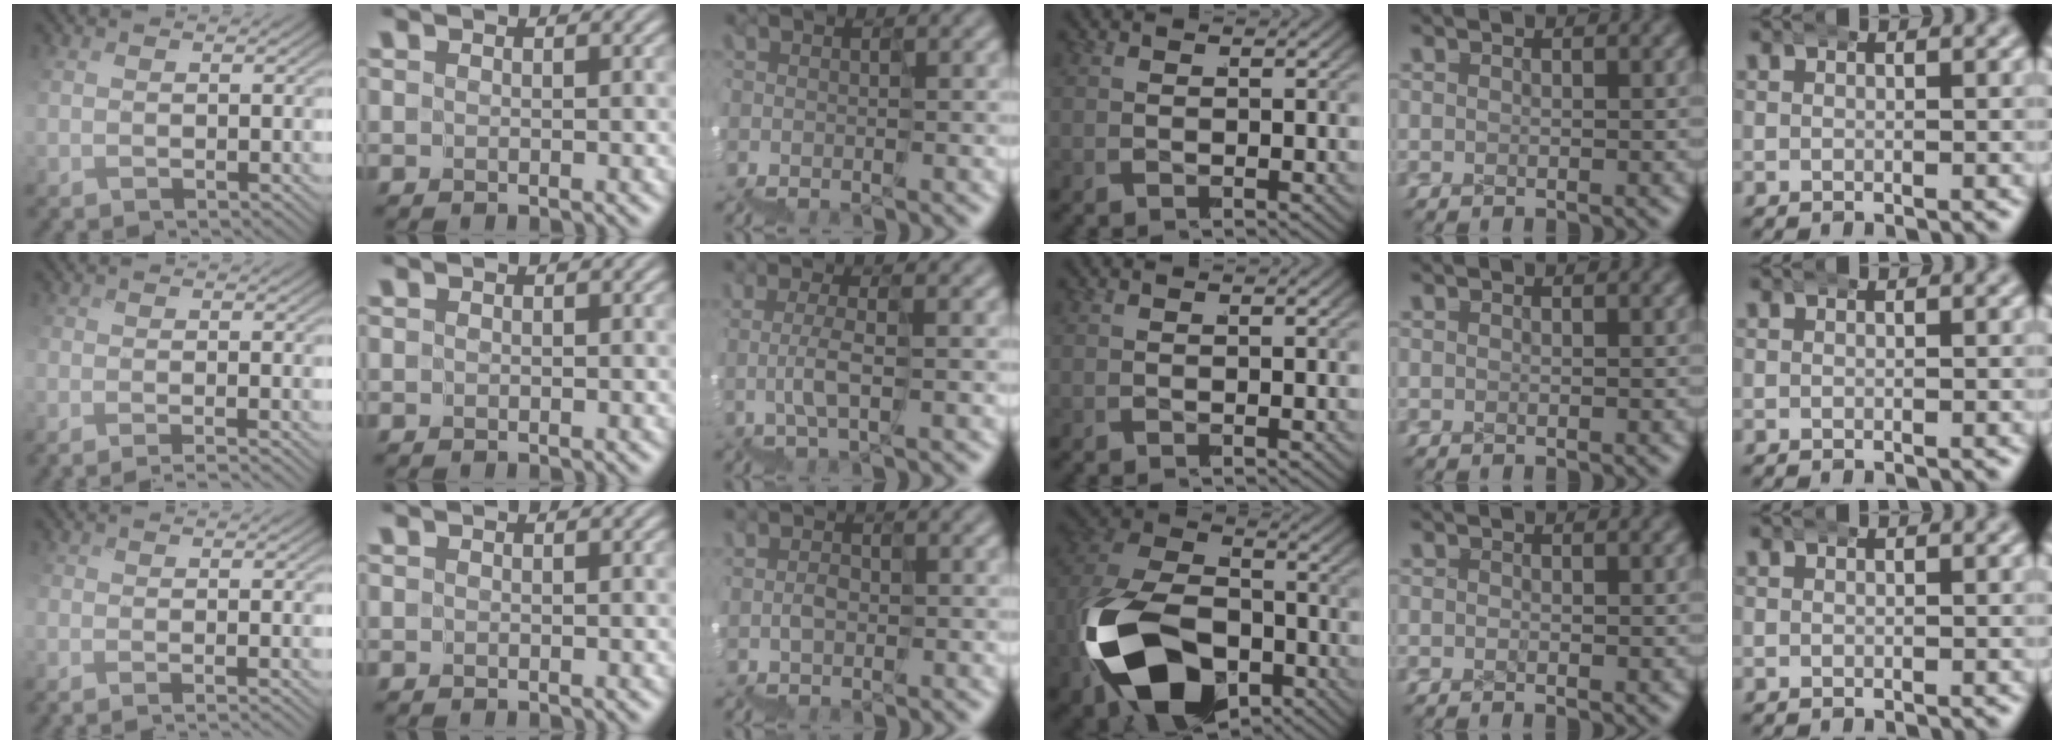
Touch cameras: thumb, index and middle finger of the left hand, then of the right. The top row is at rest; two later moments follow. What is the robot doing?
{"motion": "wrap", "object": "ethernet cable"}